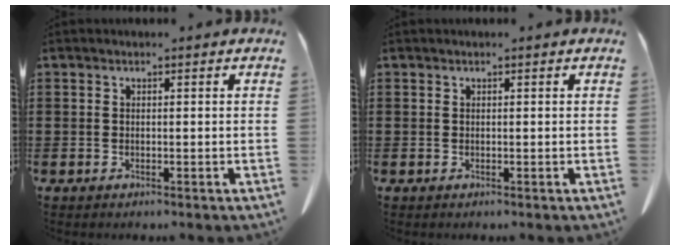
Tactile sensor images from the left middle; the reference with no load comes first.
{"total": 0.0}